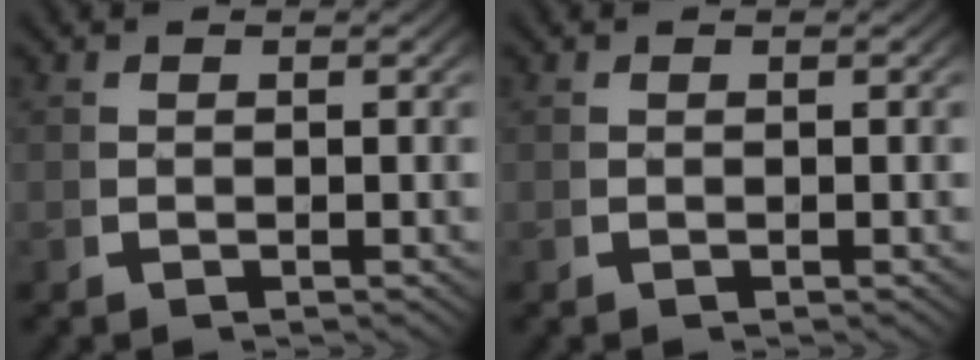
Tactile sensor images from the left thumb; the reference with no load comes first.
{"total": 0.0}